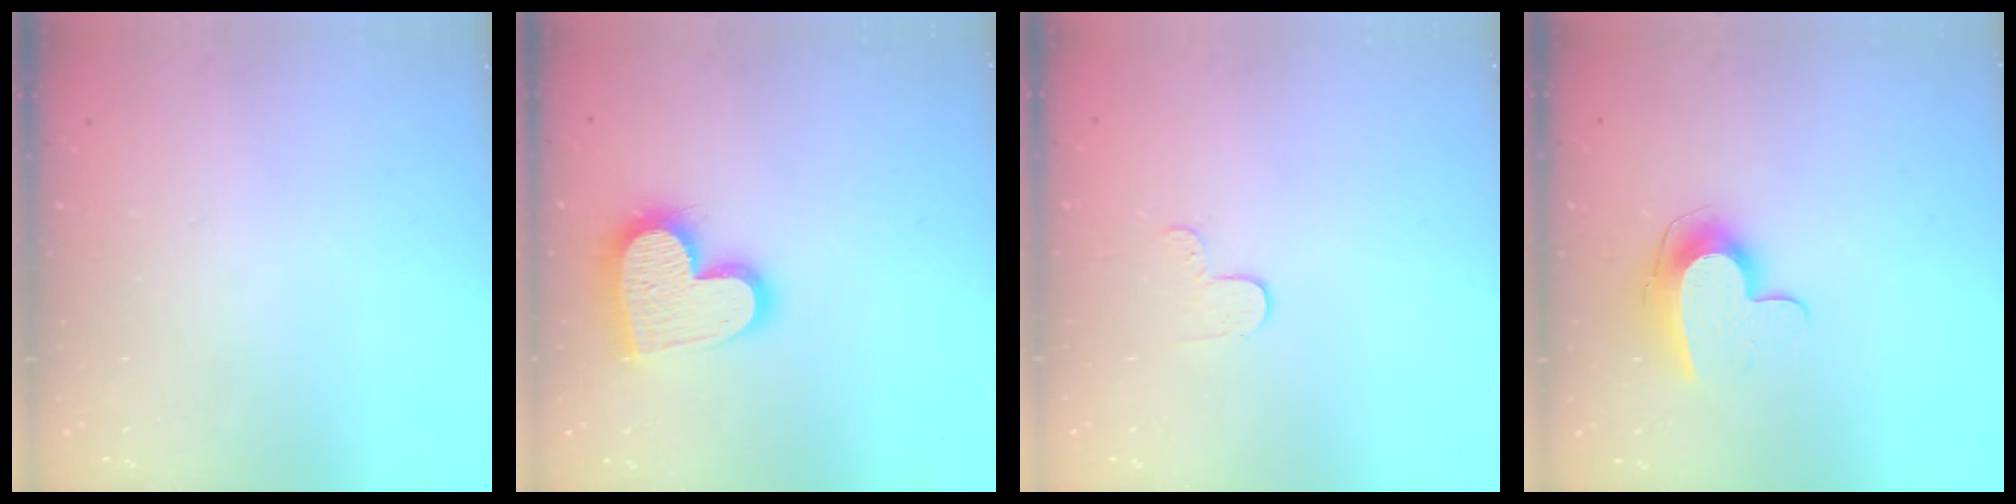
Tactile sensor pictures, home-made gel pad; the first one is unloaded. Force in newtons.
{"total": 16.7, "press": 16.7, "slide": 1.0}
{"total": 3.7, "press": 3.6, "slide": 0.3}
{"total": 9.9, "press": 9.9, "slide": 0.4}